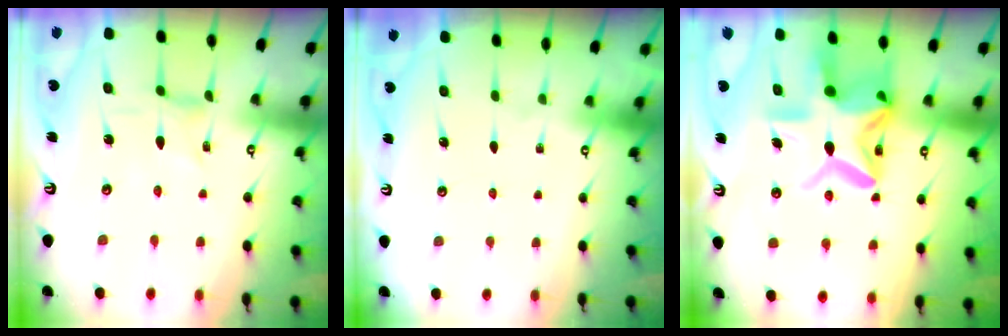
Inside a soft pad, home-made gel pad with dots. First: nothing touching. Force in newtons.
{"total": 0.0}
{"total": 17.4, "press": 17.2, "slide": 2.4}